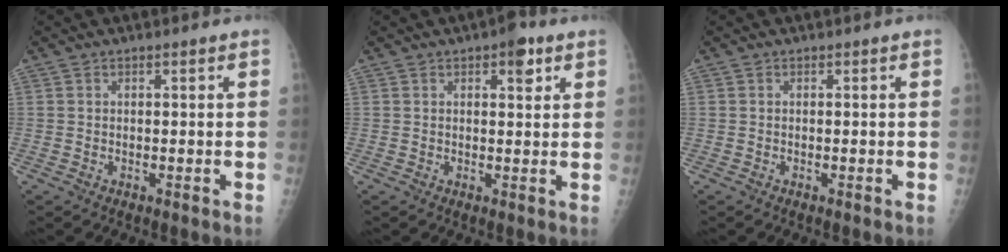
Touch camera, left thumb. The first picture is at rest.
{"total": 4.2, "force": [2.2, 1.8, 3.1], "torque": [-0.027, -0.006, 0.025]}
{"total": 0.0}